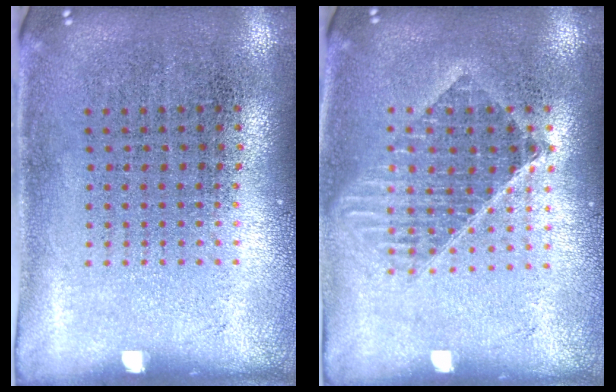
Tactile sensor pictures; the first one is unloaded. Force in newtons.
{"total": 1.4, "press": 1.2, "slide": 0.7}